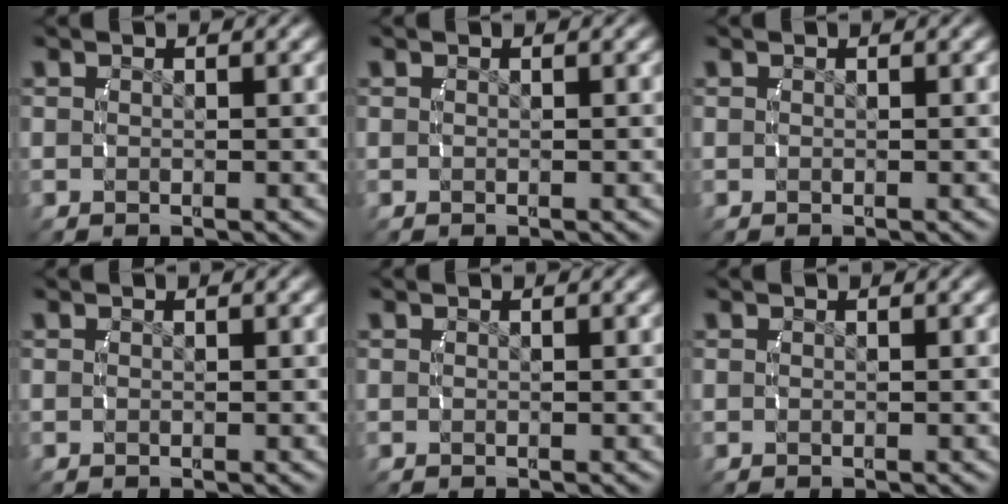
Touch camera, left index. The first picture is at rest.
{"total": 0.0}
{"total": 0.0}
{"total": 0.0}
{"total": 0.0}
{"total": 0.0}